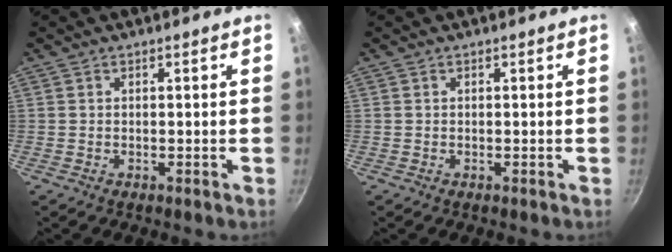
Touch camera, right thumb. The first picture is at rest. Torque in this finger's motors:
{"motor_torque": [-0.42, 0.36, 0.29, 0.29, 0.00]}